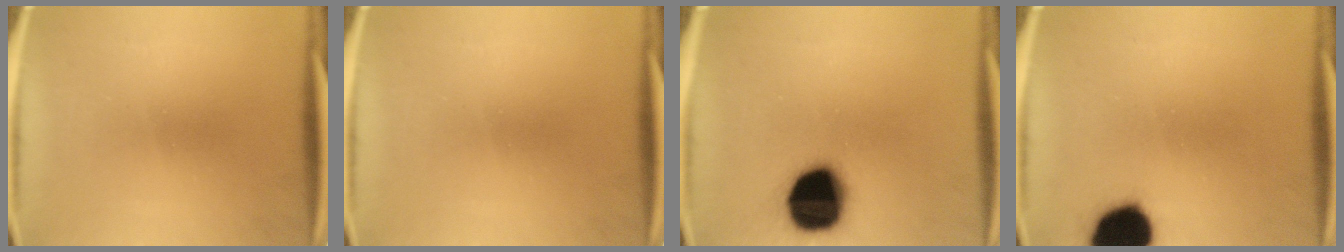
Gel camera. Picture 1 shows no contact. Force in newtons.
{"total": 0.0}
{"total": 19.8}
{"total": 15.8}